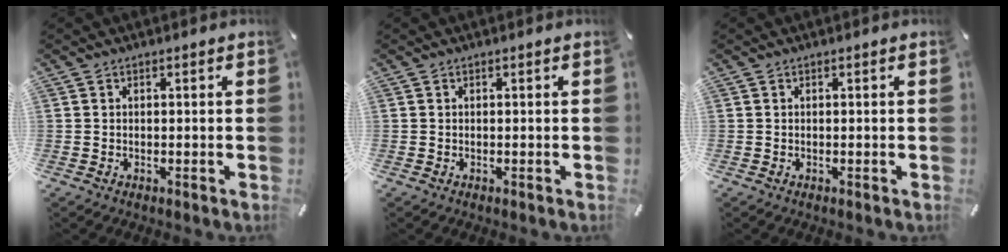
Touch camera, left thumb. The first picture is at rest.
{"total": 0.0}
{"total": 0.0}